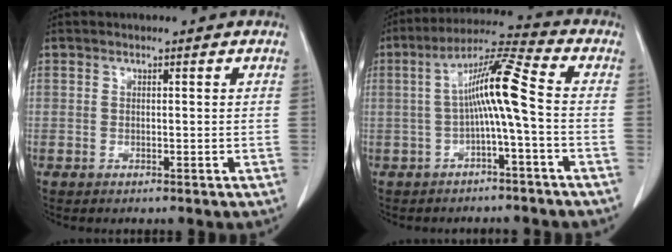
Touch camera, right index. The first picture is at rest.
{"total": 9.0, "force": [-0.8, -0.5, 9.0], "torque": [-0.158, 0.027, -0.018]}